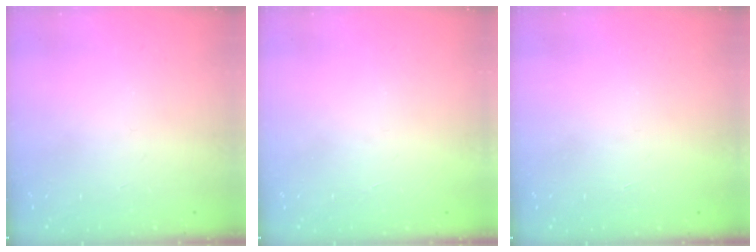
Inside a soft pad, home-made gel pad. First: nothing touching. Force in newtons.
{"total": 1.6, "press": 1.5, "slide": 0.1}
{"total": 1.5, "press": 1.5, "slide": 0.1}